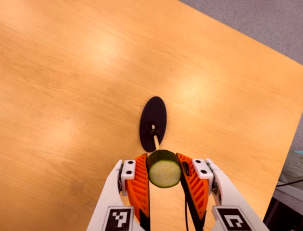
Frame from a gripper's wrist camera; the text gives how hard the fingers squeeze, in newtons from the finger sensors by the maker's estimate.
{"total": 13.1, "left": 14.1, "right": 12.2}